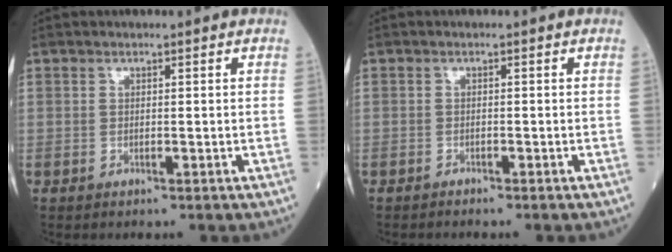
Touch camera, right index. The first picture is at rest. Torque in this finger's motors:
{"motor_torque": [-0.23, -0.16, 0.03, 0.00]}